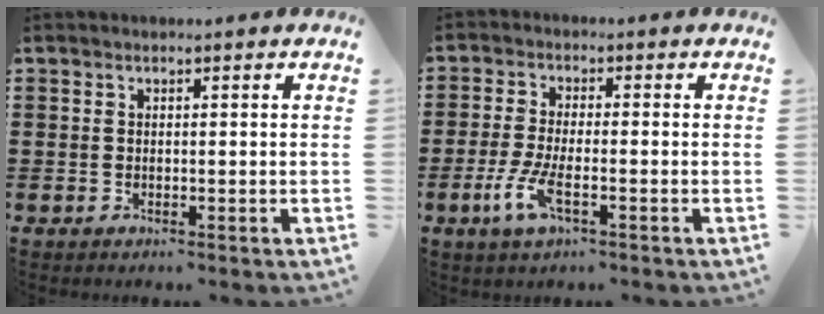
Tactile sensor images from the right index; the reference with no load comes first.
{"total": 5.2, "force": [-2.3, 1.3, 4.5], "torque": [-0.107, -0.015, -0.047]}